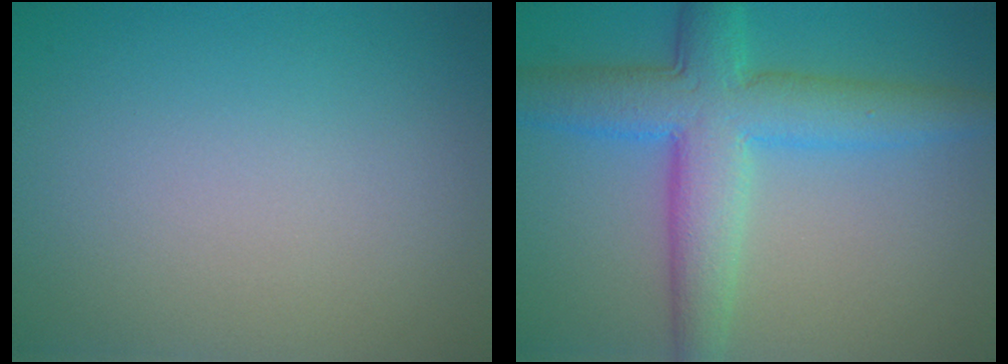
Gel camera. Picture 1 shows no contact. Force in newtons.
{"total": 7.5, "press": 7.5, "slide": 0.1}